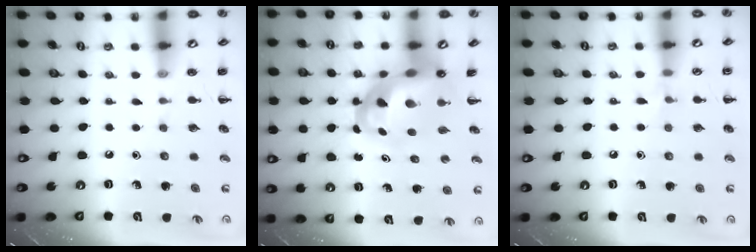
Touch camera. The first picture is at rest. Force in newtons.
{"total": 6.3, "press": 6.2, "slide": 1.0}
{"total": 4.4, "press": 4.2, "slide": 1.3}